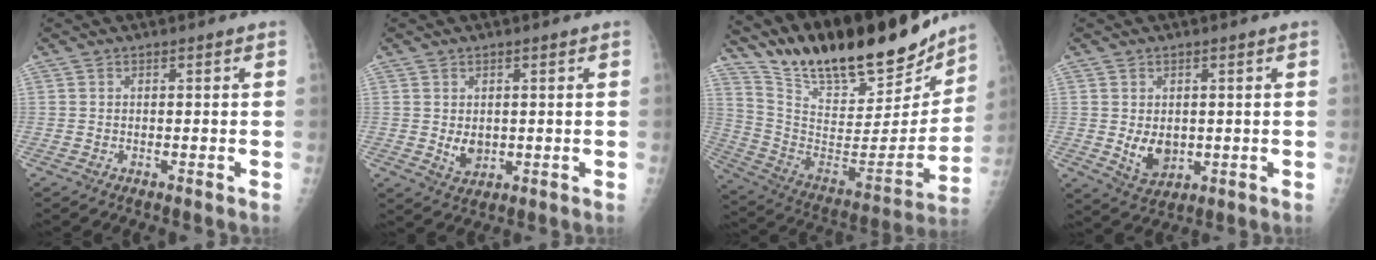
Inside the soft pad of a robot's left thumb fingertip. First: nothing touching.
{"total": 3.6, "force": [0.2, 2.7, 2.4], "torque": [-0.029, -0.009, 0.014]}
{"total": 28.5, "force": [23.4, 8.4, 13.8], "torque": [-0.205, -0.095, 0.376]}
{"total": 5.5, "force": [0.0, 4.1, 3.7], "torque": [-0.046, -0.012, 0.016]}